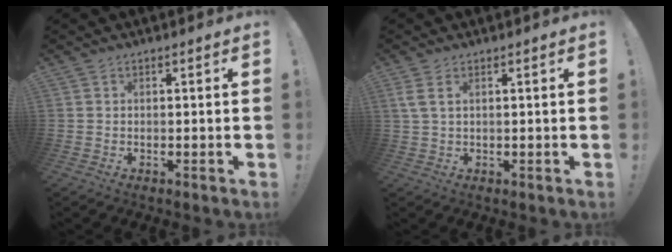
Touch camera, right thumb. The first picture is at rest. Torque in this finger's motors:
{"motor_torque": [-0.19, -0.24, 0.33, -0.22, -0.05]}